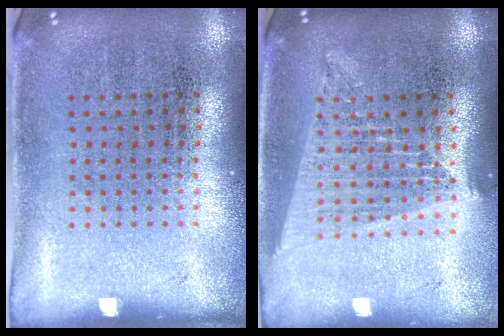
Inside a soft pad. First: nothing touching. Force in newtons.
{"total": 1.8, "press": 1.6, "slide": 0.8}